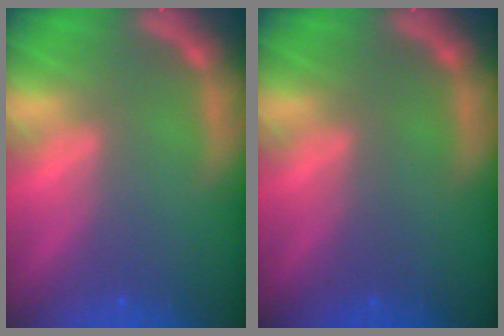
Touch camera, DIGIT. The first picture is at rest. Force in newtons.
{"total": 0.0}